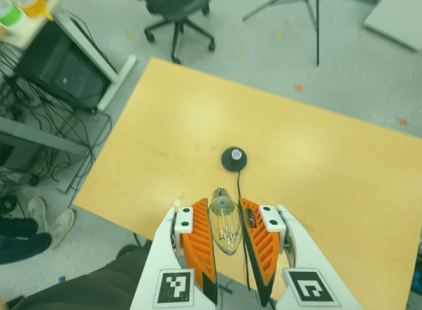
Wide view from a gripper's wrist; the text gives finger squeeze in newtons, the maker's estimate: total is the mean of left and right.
{"total": 9.5, "left": 9.0, "right": 9.9}